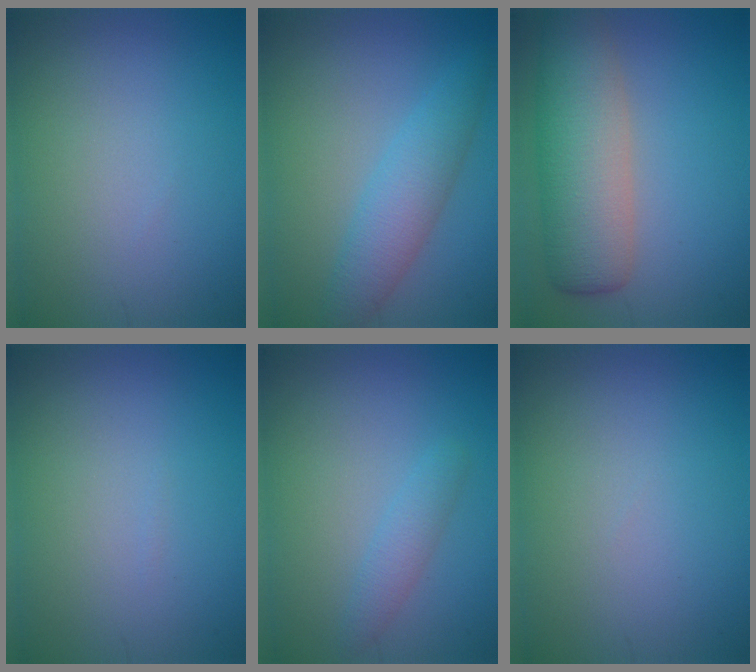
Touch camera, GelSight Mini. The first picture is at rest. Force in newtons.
{"total": 4.1, "press": 4.1, "slide": 0.0}
{"total": 7.3, "press": 7.3, "slide": 0.4}
{"total": 0.0}
{"total": 1.8, "press": 1.8, "slide": 0.1}
{"total": 0.0}